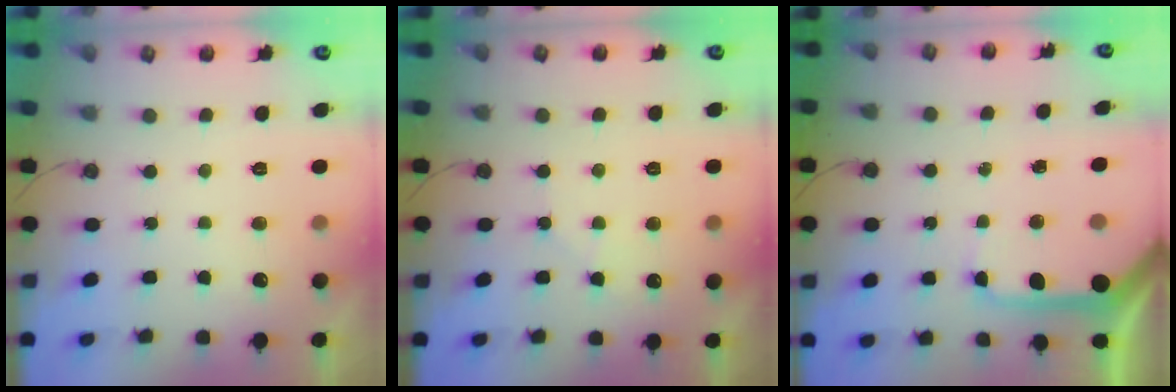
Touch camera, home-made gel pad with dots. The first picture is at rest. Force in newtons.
{"total": 4.2, "press": 4.1, "slide": 0.8}
{"total": 9.7, "press": 9.6, "slide": 1.0}